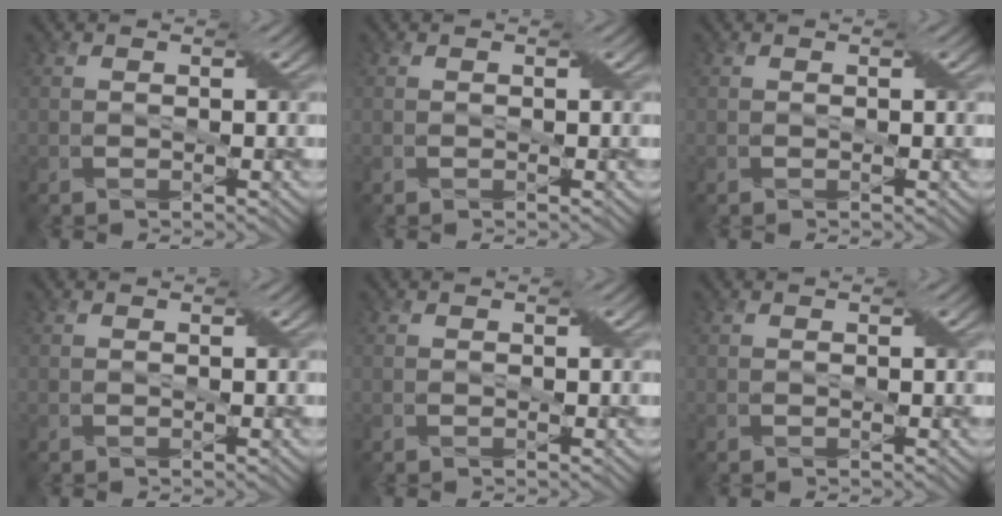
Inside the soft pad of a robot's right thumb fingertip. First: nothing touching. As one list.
[{"total": 0.0}, {"total": 0.0}, {"total": 0.0}, {"total": 0.0}, {"total": 0.0}]